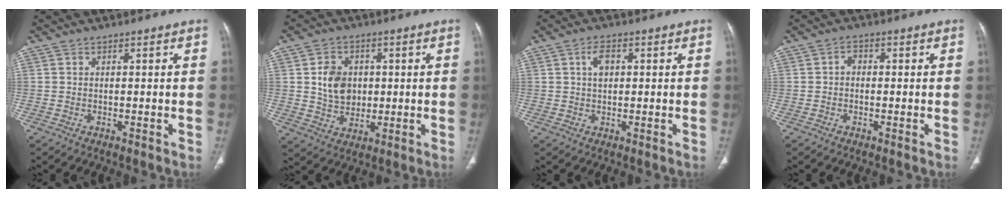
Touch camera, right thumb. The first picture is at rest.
{"total": 8.2, "force": [1.0, 6.7, 4.6], "torque": [-0.053, -0.007, 0.022]}
{"total": 3.4, "force": [0.9, 2.1, 2.6], "torque": [-0.040, 0.005, 0.014]}
{"total": 1.9, "force": [-0.2, 1.5, 1.1], "torque": [-0.005, 0.010, -0.011]}